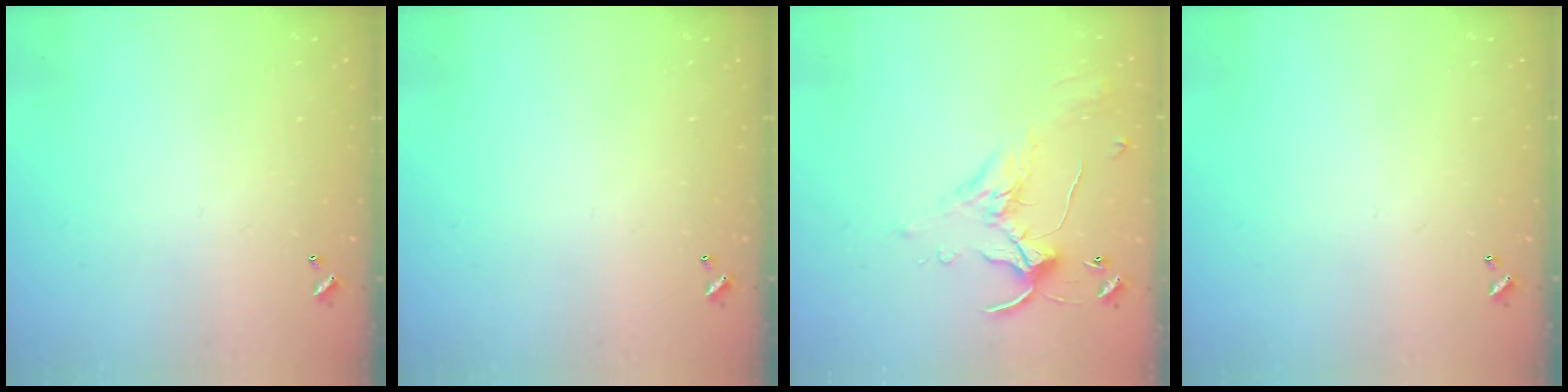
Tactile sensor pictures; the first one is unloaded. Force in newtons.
{"total": 0.0}
{"total": 1.2, "press": 0.6, "slide": 1.1}
{"total": 0.0}